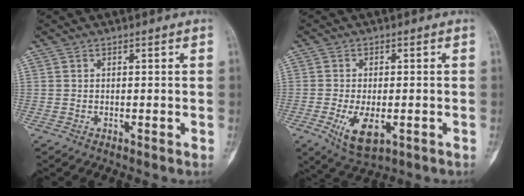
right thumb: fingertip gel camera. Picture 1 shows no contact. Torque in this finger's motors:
{"motor_torque": [-0.29, 0.54, 0.40, 0.27, 0.03]}